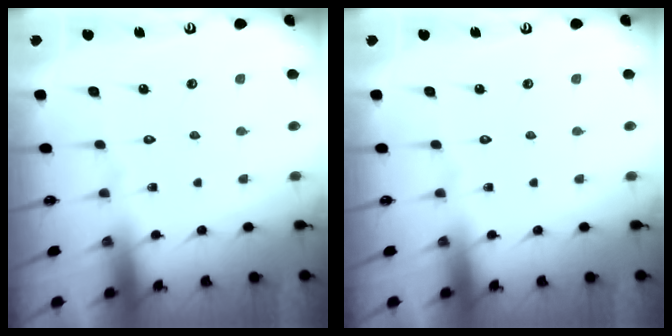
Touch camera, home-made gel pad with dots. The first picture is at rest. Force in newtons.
{"total": 0.0}